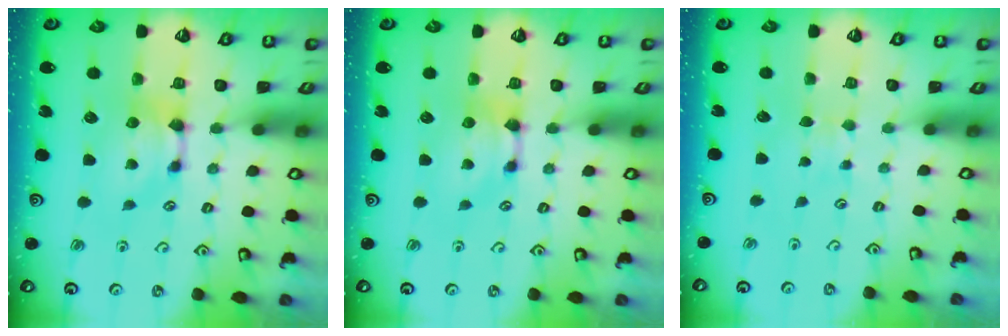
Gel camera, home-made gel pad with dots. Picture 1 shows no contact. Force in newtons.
{"total": 0.0}
{"total": 3.1, "press": 3.1, "slide": 0.4}